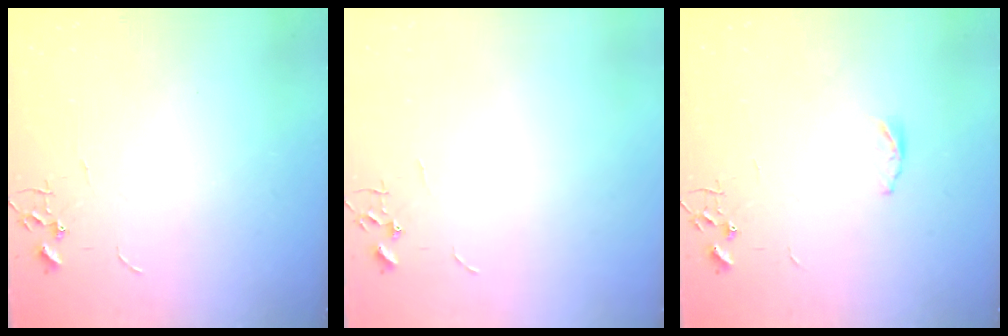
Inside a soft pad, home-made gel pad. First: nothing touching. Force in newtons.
{"total": 0.0}
{"total": 3.8, "press": 3.8, "slide": 0.6}